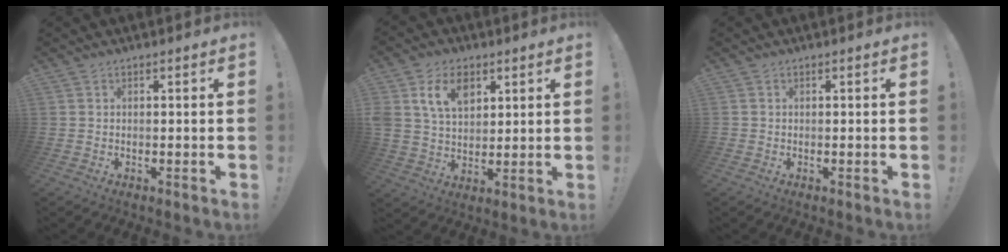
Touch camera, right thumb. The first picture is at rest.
{"total": 11.5, "force": [5.5, 7.8, 6.4], "torque": [-0.108, -0.011, 0.105]}
{"total": 0.0}